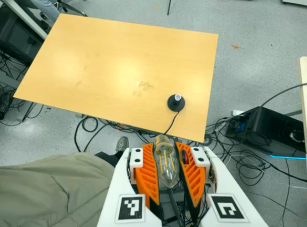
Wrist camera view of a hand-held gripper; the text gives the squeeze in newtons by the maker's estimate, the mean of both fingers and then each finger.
{"total": 22.9, "left": 24.8, "right": 21.0}